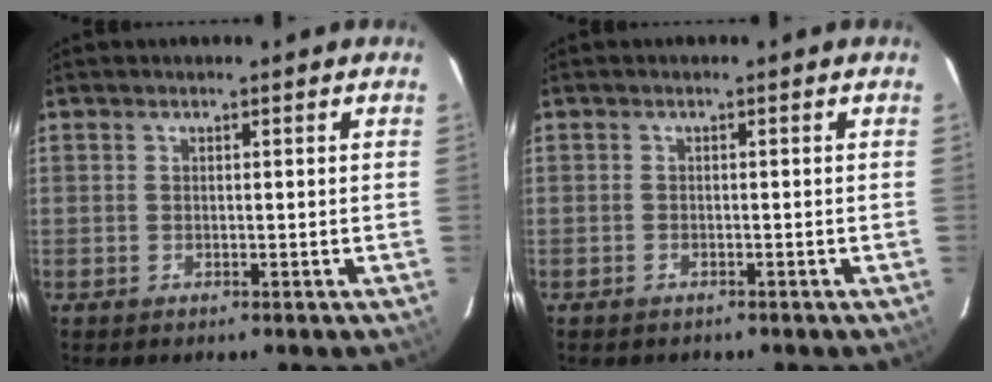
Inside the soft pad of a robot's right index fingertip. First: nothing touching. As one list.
[{"total": 1.0, "force": [-0.8, 0.6, 0.0], "torque": [-0.005, 0.003, -0.014]}]